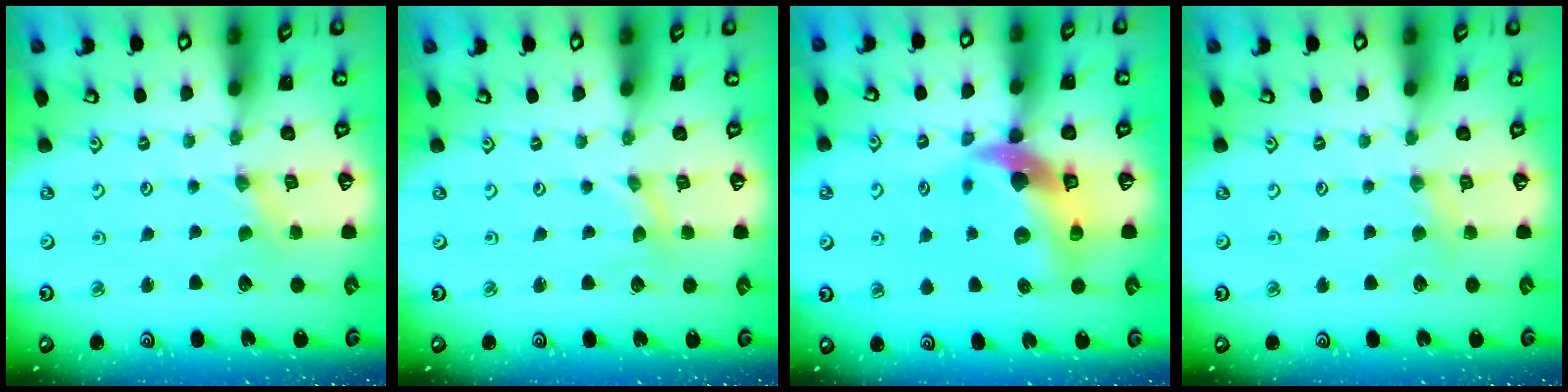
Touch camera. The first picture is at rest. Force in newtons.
{"total": 0.0}
{"total": 13.2, "press": 13.1, "slide": 1.8}
{"total": 2.9, "press": 2.9, "slide": 0.4}